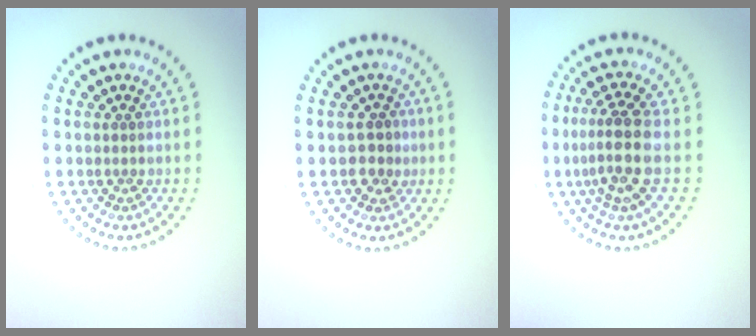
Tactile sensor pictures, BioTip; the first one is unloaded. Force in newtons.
{"total": 1.9, "press": 1.8, "slide": 0.6}
{"total": 3.8, "press": 3.0, "slide": 2.3}